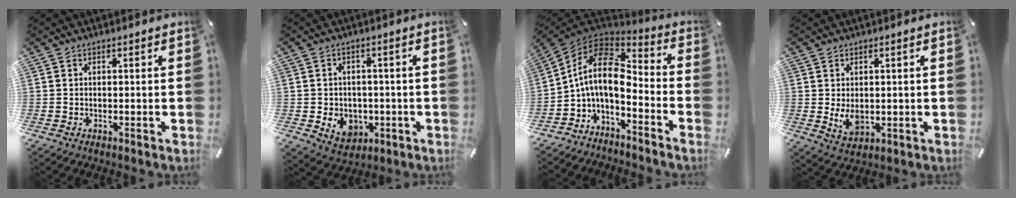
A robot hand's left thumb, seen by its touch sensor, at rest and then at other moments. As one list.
[{"total": 7.2, "force": [-1.6, 6.3, 3.0], "torque": [-0.043, 0.009, -0.026]}, {"total": 11.0, "force": [-0.5, 6.4, 8.9], "torque": [-0.194, -0.008, -0.014]}, {"total": 5.0, "force": [0.0, 3.6, 3.5], "torque": [-0.076, -0.005, 0.000]}]